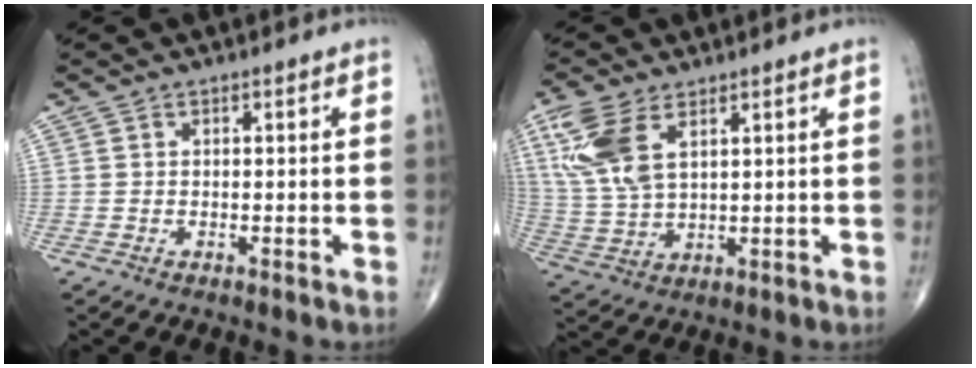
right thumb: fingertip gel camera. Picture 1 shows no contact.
{"total": 10.6, "force": [4.7, 5.2, 8.0], "torque": [-0.188, -0.006, 0.103]}